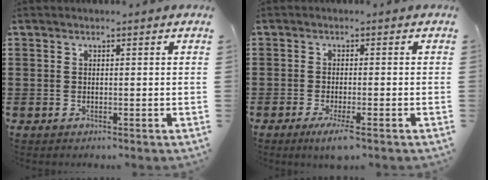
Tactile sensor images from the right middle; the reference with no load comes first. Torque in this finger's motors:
{"motor_torque": [1.12, -0.48, 0.48, 0.12]}